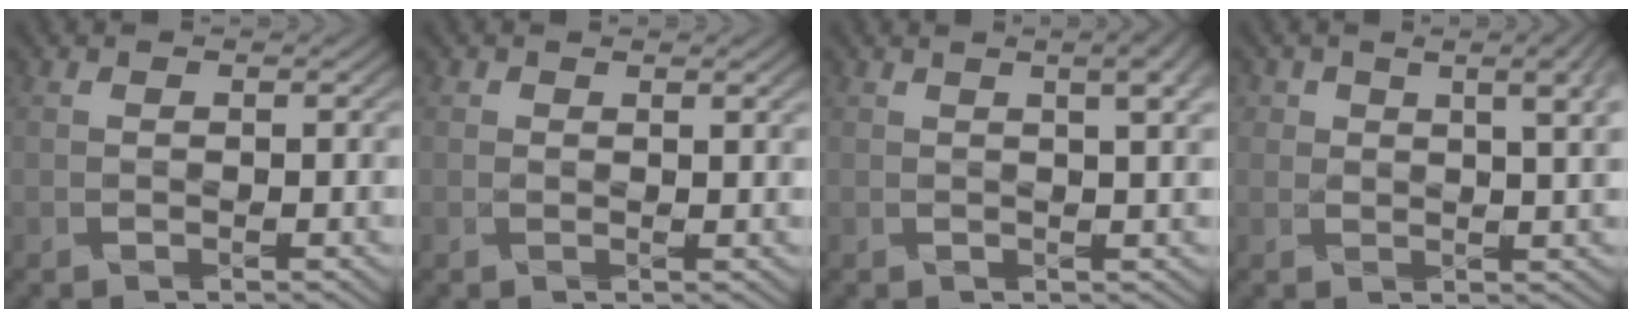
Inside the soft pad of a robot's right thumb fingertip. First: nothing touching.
{"total": 1.1, "force": [0.7, 0.5, 0.7], "torque": [-0.009, 0.000, 0.013]}
{"total": 4.9, "force": [2.1, 1.4, 4.2], "torque": [-0.045, 0.013, 0.016]}
{"total": 6.5, "force": [3.1, 2.8, 5.0], "torque": [-0.070, 0.010, 0.040]}